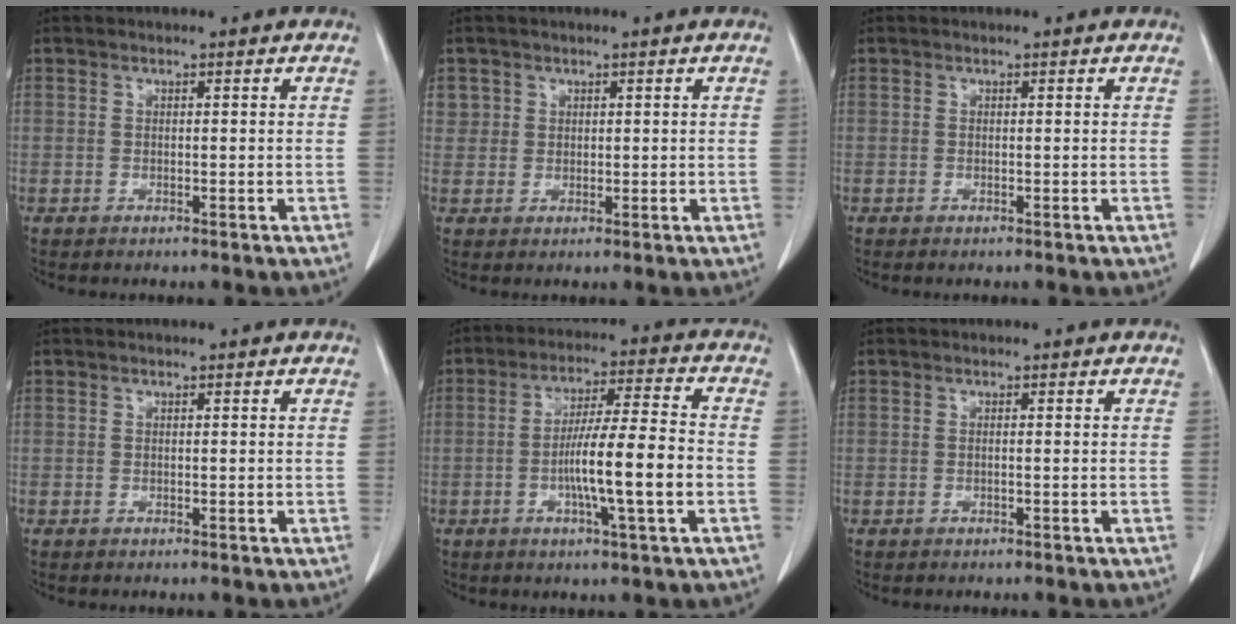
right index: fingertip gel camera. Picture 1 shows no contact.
{"total": 2.5, "force": [1.1, 2.2, 0.0], "torque": [0.018, -0.001, 0.015]}
{"total": 0.0}
{"total": 0.0}
{"total": 11.3, "force": [-2.6, 0.1, 11.0], "torque": [-0.190, 0.003, -0.049]}
{"total": 0.0}